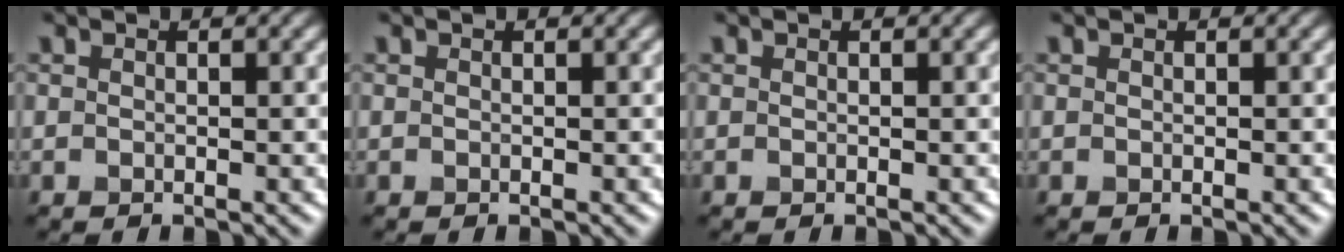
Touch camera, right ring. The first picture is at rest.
{"total": 0.0}
{"total": 0.0}
{"total": 0.0}